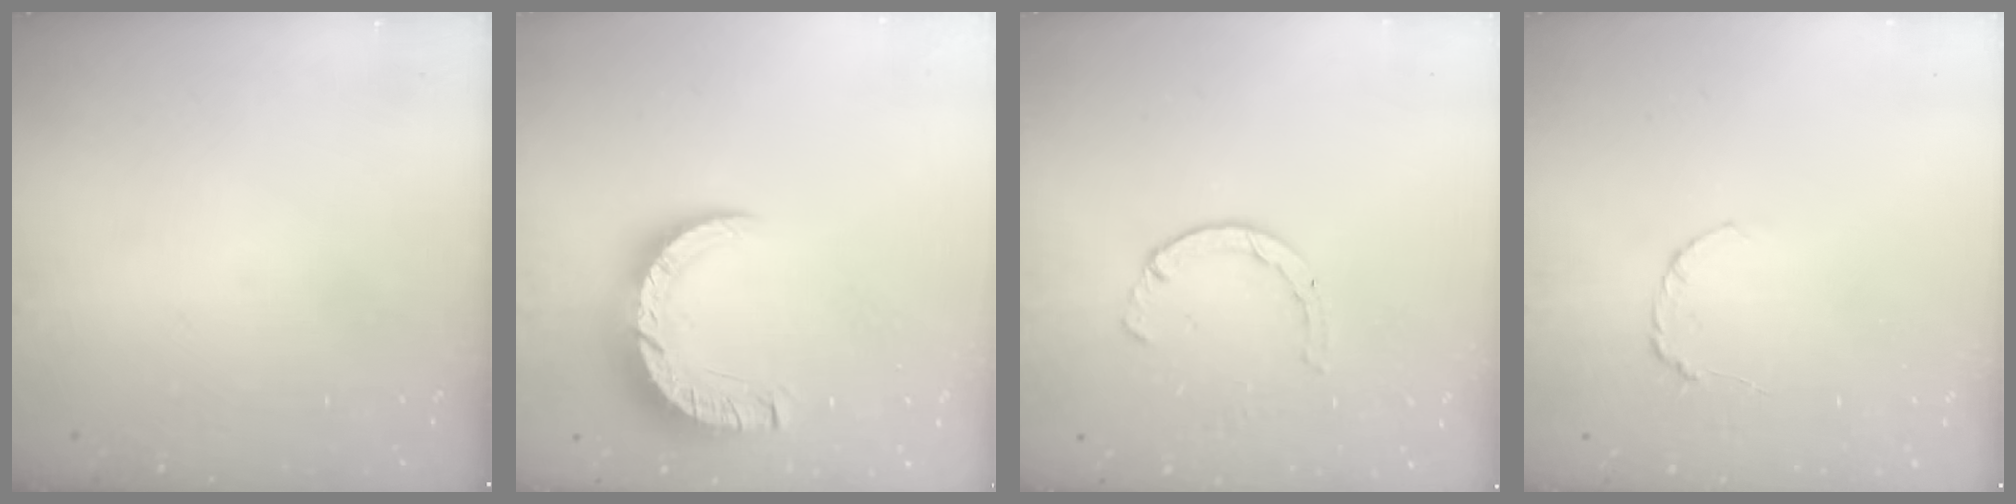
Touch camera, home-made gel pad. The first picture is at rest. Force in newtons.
{"total": 8.9, "press": 8.9, "slide": 0.9}
{"total": 2.1, "press": 2.1, "slide": 0.5}
{"total": 4.0, "press": 3.9, "slide": 0.5}